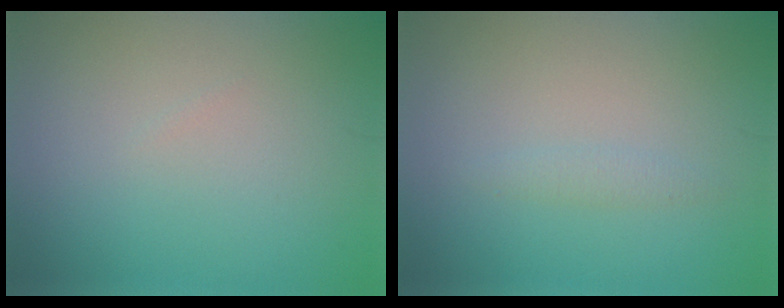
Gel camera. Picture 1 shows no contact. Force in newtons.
{"total": 0.8, "press": 0.8, "slide": 0.1}